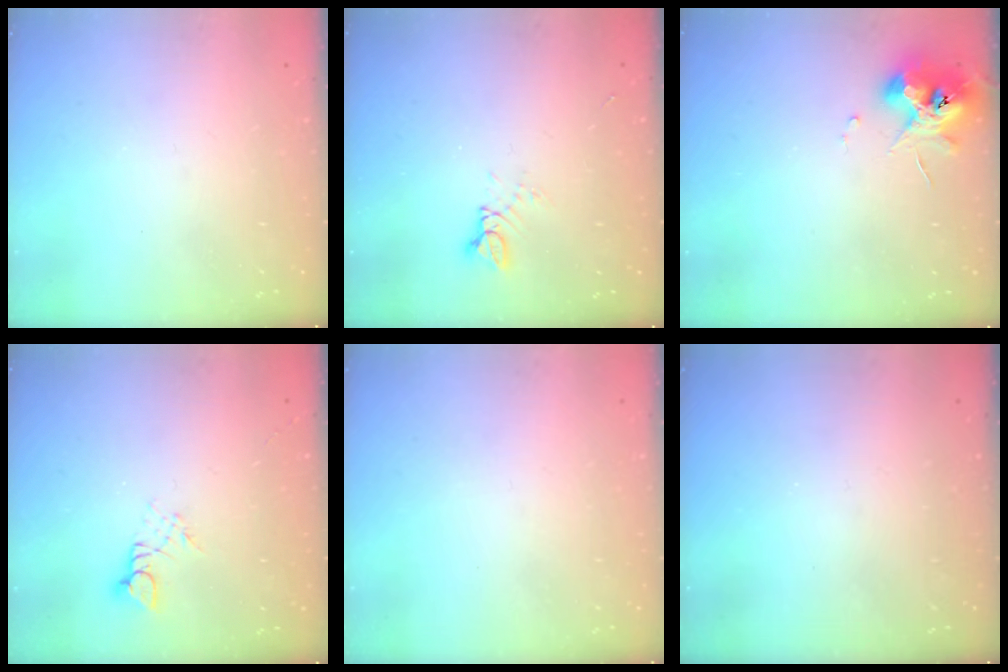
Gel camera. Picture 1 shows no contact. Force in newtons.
{"total": 4.1, "press": 4.1, "slide": 0.2}
{"total": 9.8, "press": 9.7, "slide": 1.2}
{"total": 2.6, "press": 2.6, "slide": 0.3}
{"total": 0.0}
{"total": 0.0}